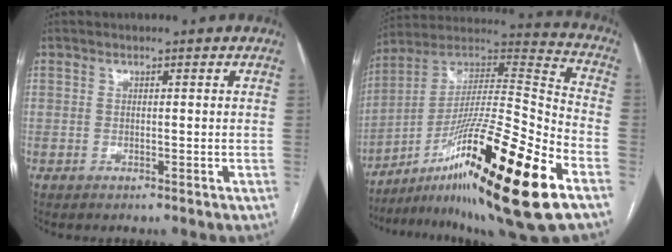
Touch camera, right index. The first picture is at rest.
{"total": 26.1, "force": [-13.4, 0.9, 22.4], "torque": [-0.355, -0.015, -0.225]}